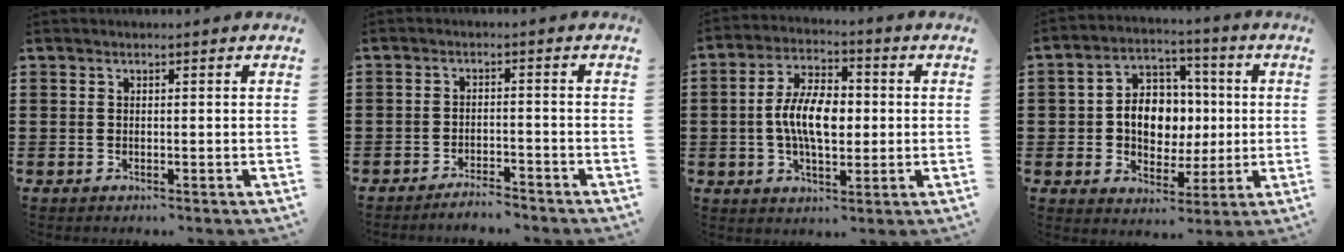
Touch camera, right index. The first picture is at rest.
{"total": 2.8, "force": [-2.8, 0.3, 0.2], "torque": [-0.009, 0.003, -0.056]}
{"total": 8.4, "force": [-0.2, 4.2, 7.2], "torque": [-0.153, 0.008, -0.010]}
{"total": 7.9, "force": [0.0, 6.5, 4.5], "torque": [-0.082, 0.013, -0.004]}